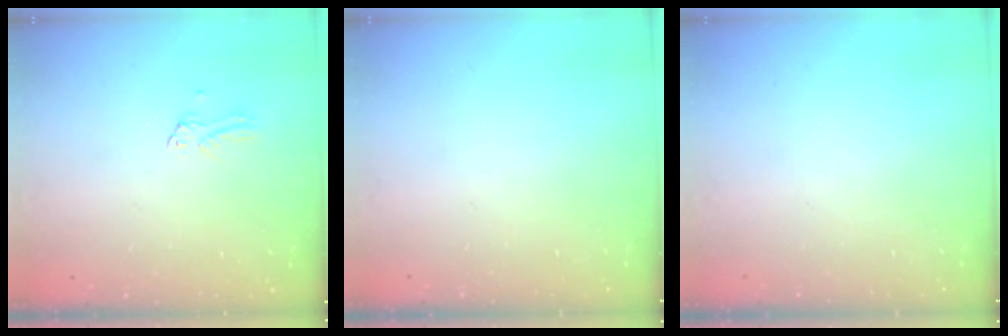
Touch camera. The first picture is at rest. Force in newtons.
{"total": 0.0}
{"total": 0.0}